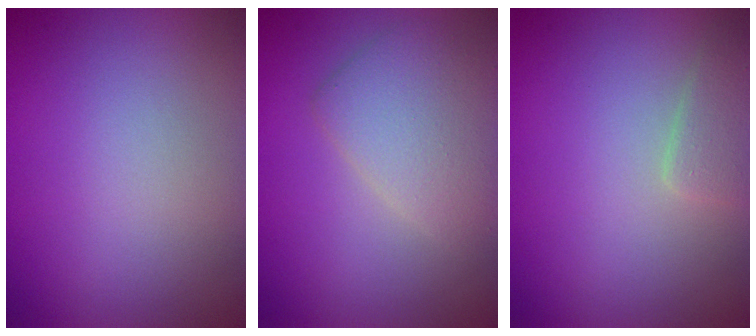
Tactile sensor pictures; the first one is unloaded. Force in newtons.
{"total": 4.0, "press": 4.0, "slide": 0.1}
{"total": 1.8, "press": 1.8, "slide": 0.2}